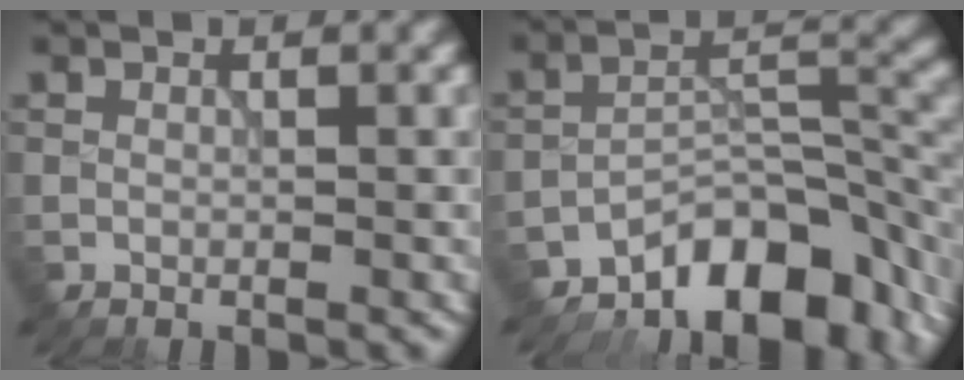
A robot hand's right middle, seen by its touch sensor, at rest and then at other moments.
{"total": 9.1, "force": [-6.4, 3.8, 5.3], "torque": [-0.057, 0.000, -0.109]}